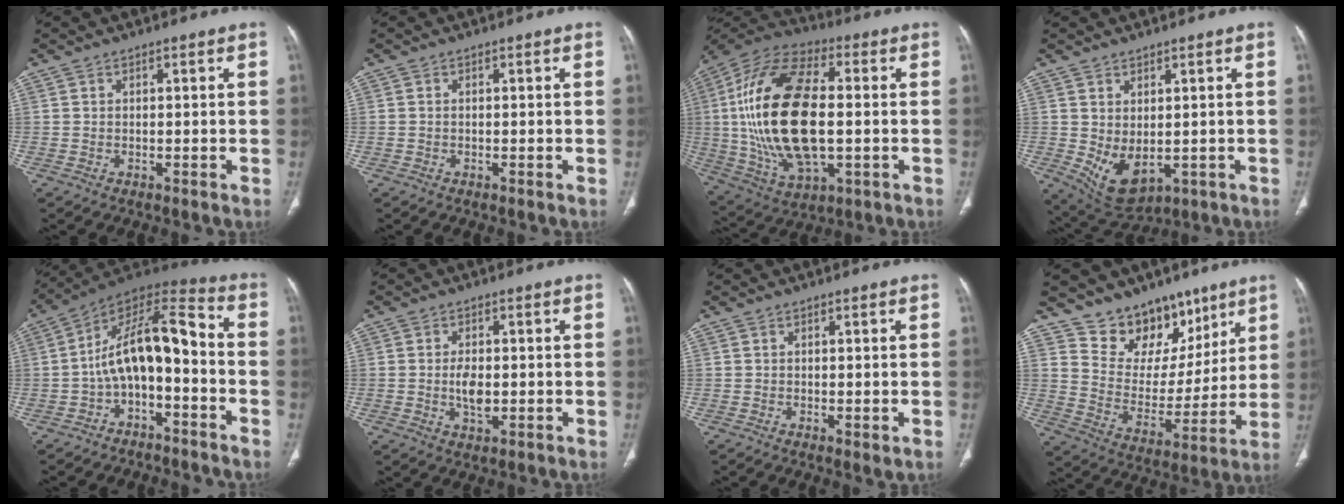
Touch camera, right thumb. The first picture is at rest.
{"total": 0.0}
{"total": 26.2, "force": [0.0, 13.1, 22.7], "torque": [-0.455, 0.007, 0.006]}
{"total": 7.9, "force": [-0.9, 4.5, 6.4], "torque": [-0.100, -0.007, 0.013]}
{"total": 14.0, "force": [-3.1, 6.6, 12.0], "torque": [-0.194, 0.094, -0.059]}
{"total": 4.5, "force": [-0.4, 2.5, 3.7], "torque": [-0.064, -0.003, -0.005]}
{"total": 2.1, "force": [-0.5, 0.7, 1.9], "torque": [-0.028, -0.008, -0.004]}
{"total": 15.2, "force": [10.9, 9.3, 4.9], "torque": [-0.015, -0.072, 0.195]}